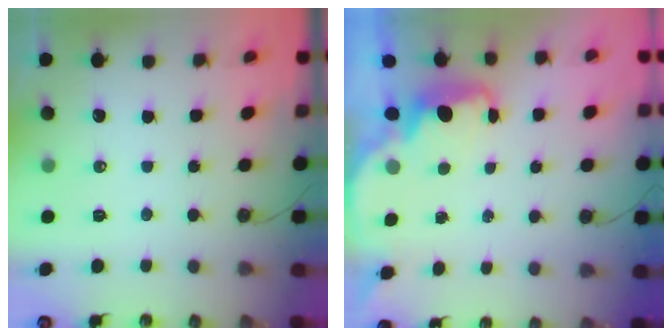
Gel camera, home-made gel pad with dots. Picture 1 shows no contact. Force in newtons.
{"total": 2.4, "press": 2.3, "slide": 0.6}